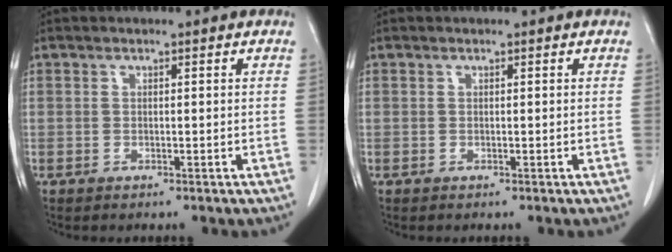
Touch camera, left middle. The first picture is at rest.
{"total": 0.0}